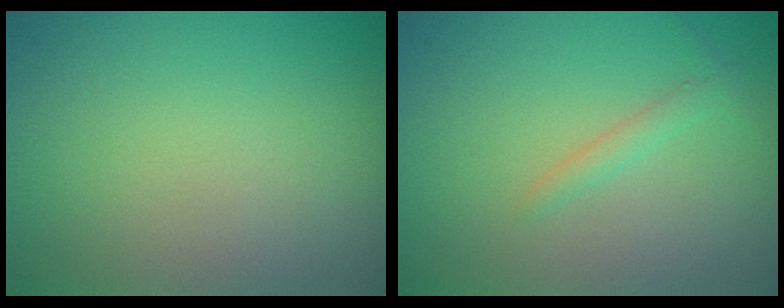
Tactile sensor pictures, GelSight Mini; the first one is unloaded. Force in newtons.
{"total": 1.2, "press": 1.2, "slide": 0.1}